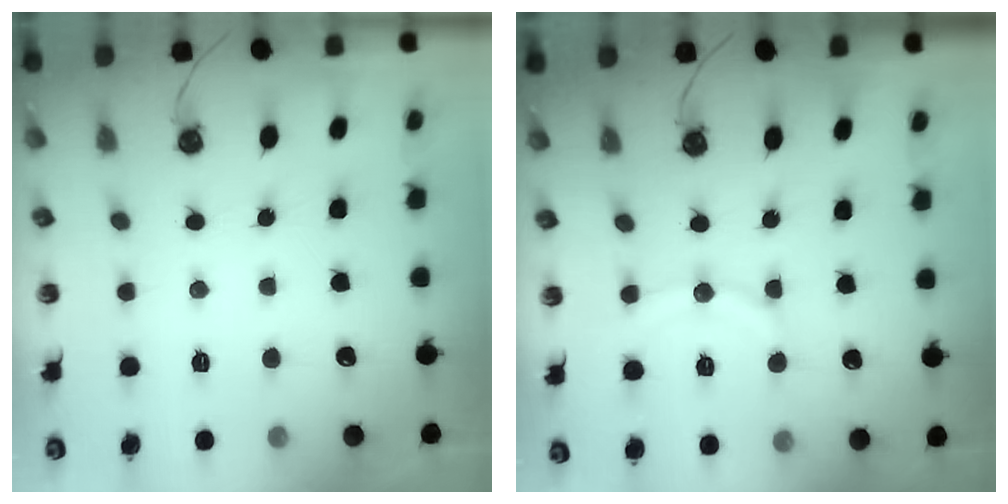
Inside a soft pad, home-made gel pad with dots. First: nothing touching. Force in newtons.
{"total": 11.1, "press": 11.1, "slide": 1.0}